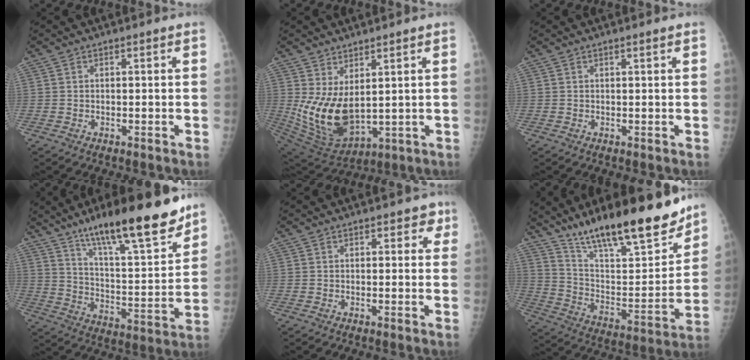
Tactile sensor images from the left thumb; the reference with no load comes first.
{"total": 12.5, "force": [2.3, 6.7, 10.3], "torque": [-0.184, -0.034, 0.071]}
{"total": 0.9, "force": [0.5, 0.0, 0.7], "torque": [-0.009, 0.000, 0.008]}
{"total": 22.6, "force": [15.8, 4.7, 15.4], "torque": [-0.217, -0.077, 0.259]}
{"total": 2.8, "force": [1.3, 1.8, 1.8], "torque": [0.006, 0.001, 0.009]}
{"total": 25.4, "force": [19.2, 6.2, 15.5], "torque": [-0.212, -0.086, 0.319]}